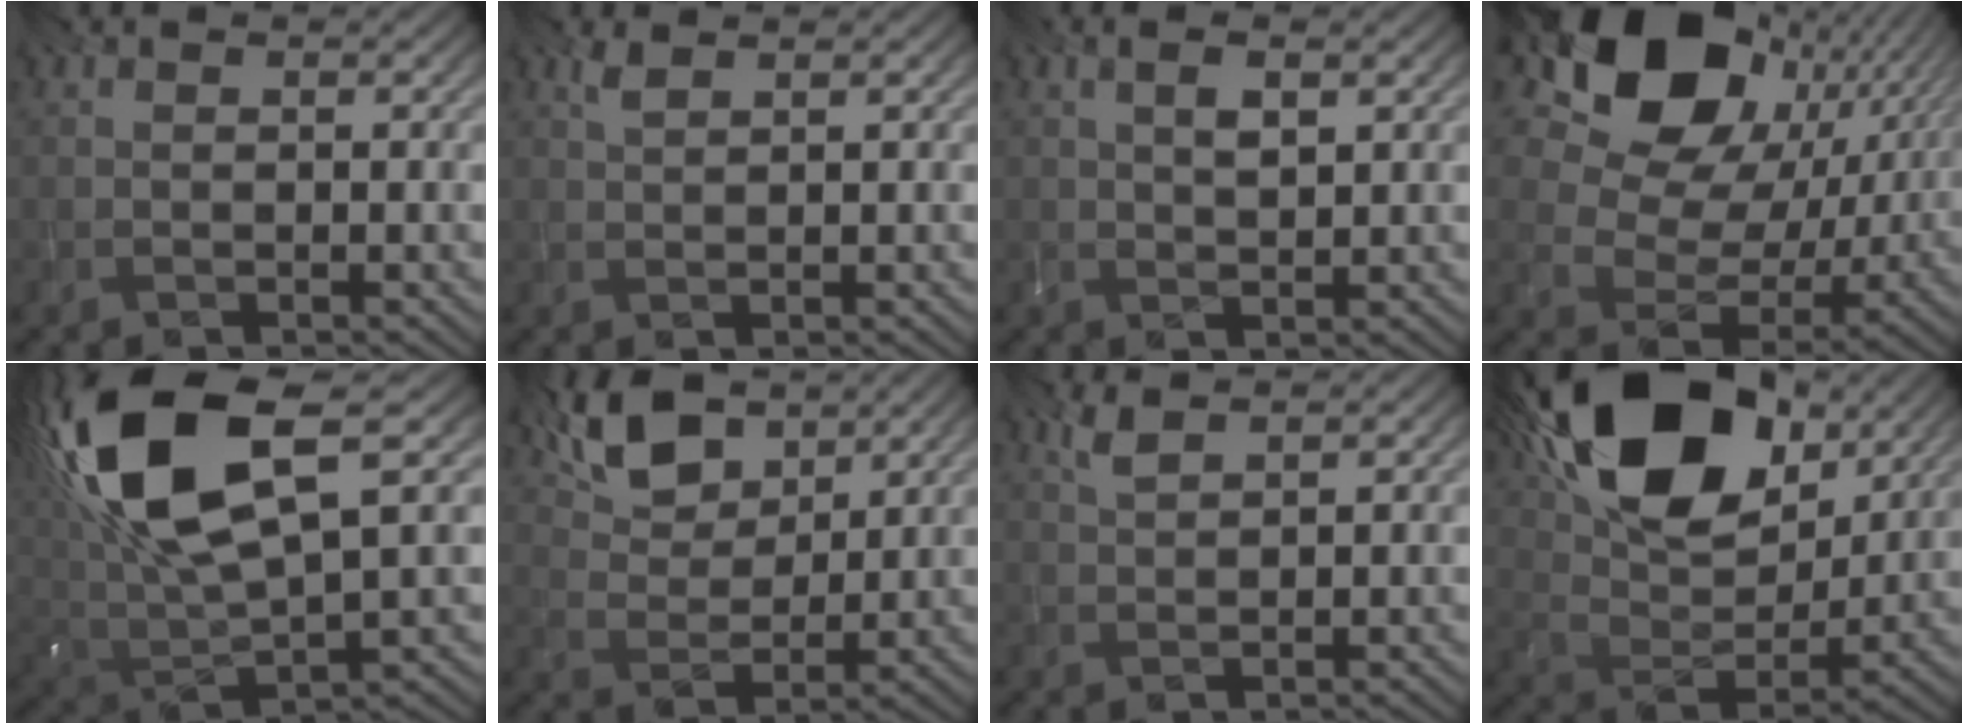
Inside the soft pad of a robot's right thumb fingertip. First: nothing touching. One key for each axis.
{"total": 1.4, "fx": 1.0, "fy": 0.3, "fz": 0.9, "tx": -0.026, "ty": 0.003, "tz": 0.021}
{"total": 2.8, "fx": 1.2, "fy": 1.1, "fz": 2.3, "tx": -0.048, "ty": 0.001, "tz": 0.024}
{"total": 19.9, "fx": 9.1, "fy": 13.2, "fz": 11.7, "tx": -0.230, "ty": 0.049, "tz": 0.147}
{"total": 18.0, "fx": 7.3, "fy": 7.4, "fz": 14.6, "tx": -0.343, "ty": 0.020, "tz": 0.138}
{"total": 8.7, "fx": 5.6, "fy": 4.7, "fz": 4.7, "tx": -0.110, "ty": 0.007, "tz": 0.105}
{"total": 2.0, "fx": 1.5, "fy": 0.5, "fz": 1.3, "tx": -0.035, "ty": 0.003, "tz": 0.033}
{"total": 19.1, "fx": 9.9, "fy": 10.8, "fz": 12.2, "tx": -0.241, "ty": 0.019, "tz": 0.161}